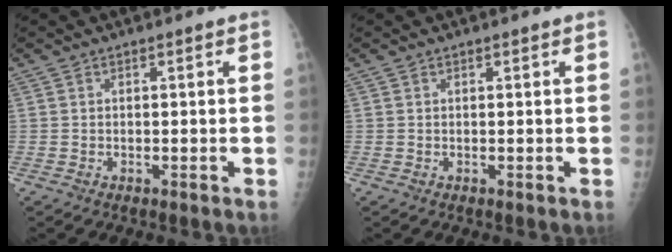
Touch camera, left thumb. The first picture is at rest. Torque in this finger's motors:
{"motor_torque": [-0.28, -0.05, 0.12, 0.05, -0.01]}